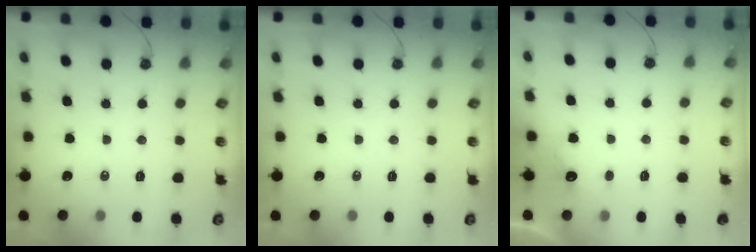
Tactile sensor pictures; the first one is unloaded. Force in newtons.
{"total": 0.0}
{"total": 6.0, "press": 5.9, "slide": 1.0}